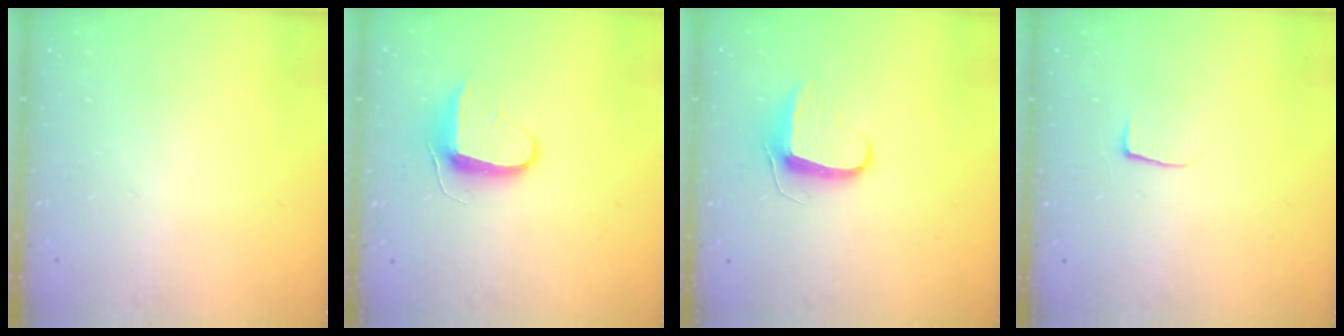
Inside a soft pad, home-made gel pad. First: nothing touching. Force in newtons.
{"total": 9.0, "press": 9.0, "slide": 0.7}
{"total": 9.6, "press": 9.6, "slide": 0.8}
{"total": 3.8, "press": 3.8, "slide": 0.5}